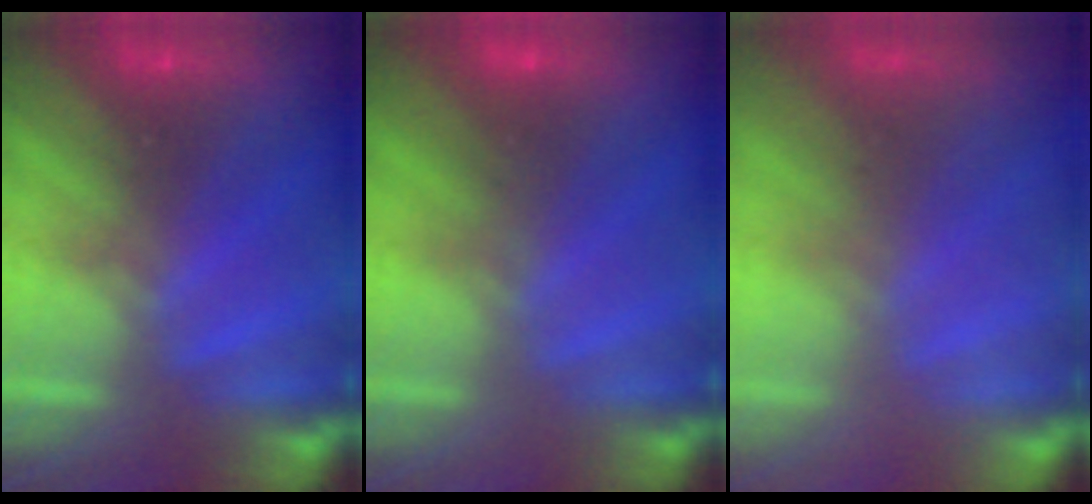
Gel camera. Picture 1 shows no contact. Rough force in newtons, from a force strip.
{"total": 2.7}
{"total": 2.1}